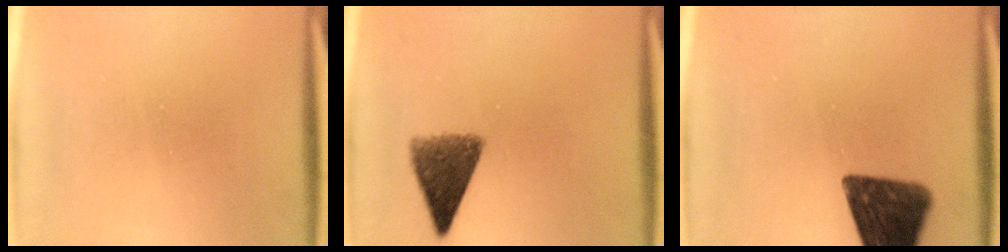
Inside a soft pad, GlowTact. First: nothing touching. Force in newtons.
{"total": 7.0}
{"total": 15.0}